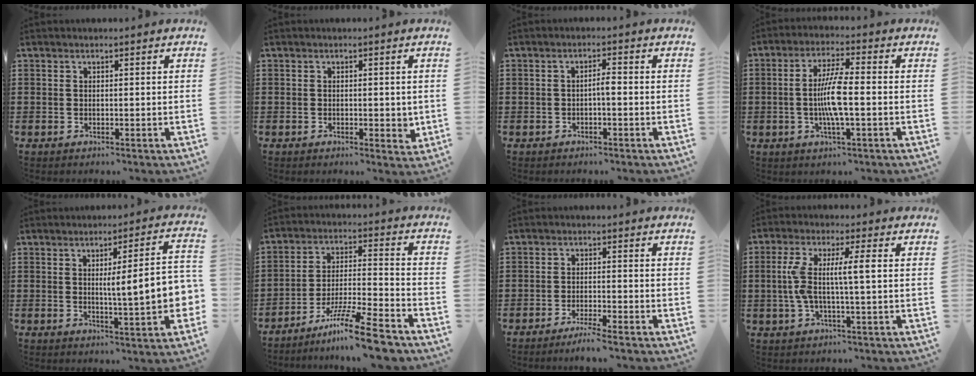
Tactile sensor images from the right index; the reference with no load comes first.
{"total": 1.8, "force": [-0.2, 0.8, 1.6], "torque": [-0.028, 0.002, -0.004]}
{"total": 1.8, "force": [-0.6, 0.3, 1.7], "torque": [-0.032, 0.002, -0.013]}
{"total": 6.7, "force": [-0.9, 0.9, 6.6], "torque": [-0.129, -0.003, -0.022]}
{"total": 8.9, "force": [-0.1, 1.1, 8.8], "torque": [-0.131, -0.012, -0.010]}
{"total": 12.4, "force": [-9.8, 0.6, 7.5], "torque": [-0.125, 0.024, -0.185]}
{"total": 2.7, "force": [-2.4, -0.4, 1.2], "torque": [-0.020, -0.001, -0.044]}
{"total": 6.9, "force": [0.4, 0.9, 6.8], "torque": [-0.141, -0.005, -0.003]}